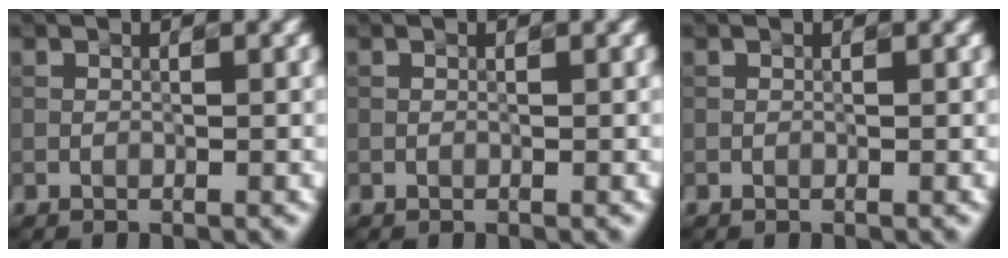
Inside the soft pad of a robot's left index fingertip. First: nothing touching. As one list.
[{"total": 0.0}, {"total": 0.0}]